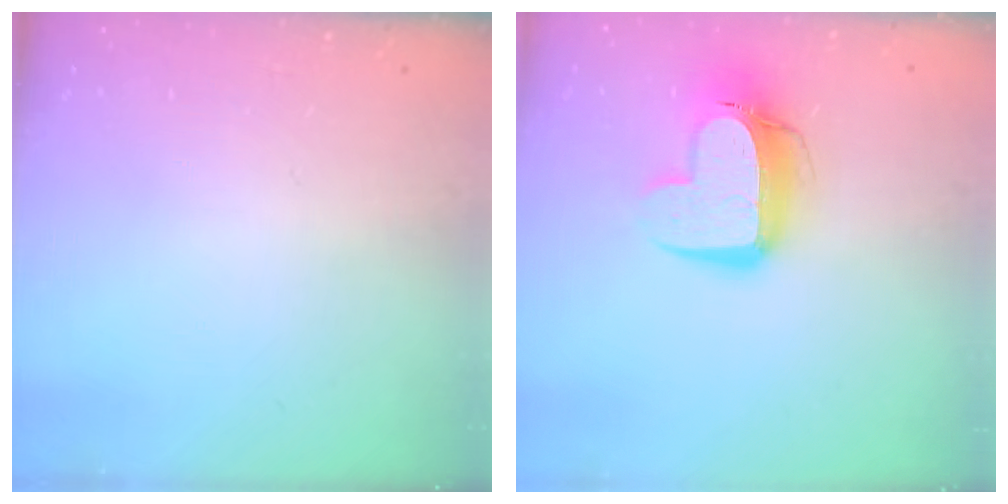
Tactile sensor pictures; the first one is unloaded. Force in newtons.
{"total": 13.9, "press": 13.8, "slide": 1.4}